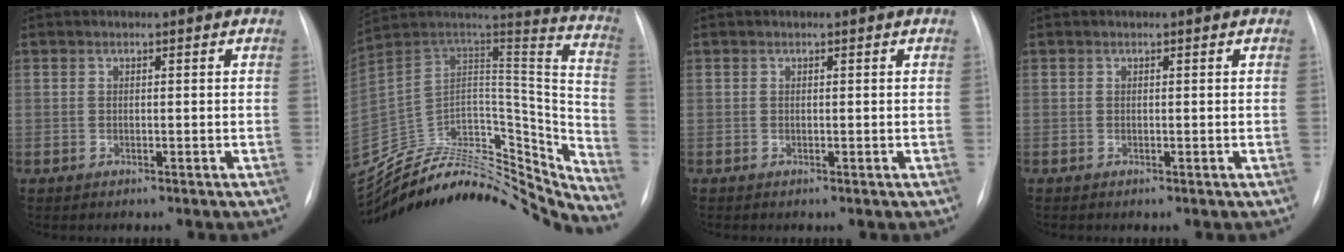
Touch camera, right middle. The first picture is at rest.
{"total": 32.1, "force": [-29.2, 8.6, 10.3], "torque": [-0.127, 0.015, -0.429]}
{"total": 0.0}
{"total": 0.0}